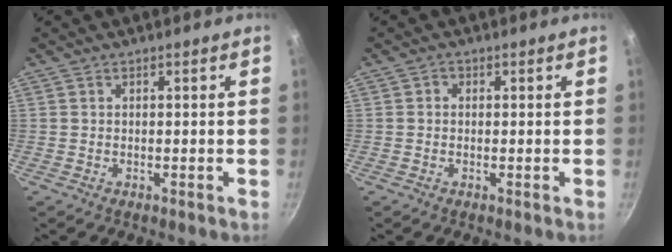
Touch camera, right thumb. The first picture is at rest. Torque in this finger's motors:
{"motor_torque": [-0.10, 0.03, -0.25, 0.07, 0.01]}